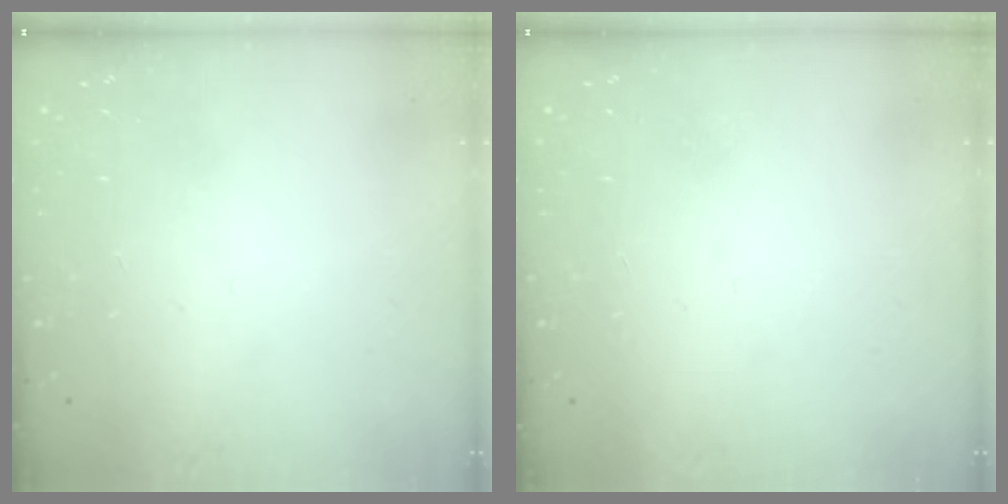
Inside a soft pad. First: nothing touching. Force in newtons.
{"total": 1.5, "press": 1.5, "slide": 0.1}